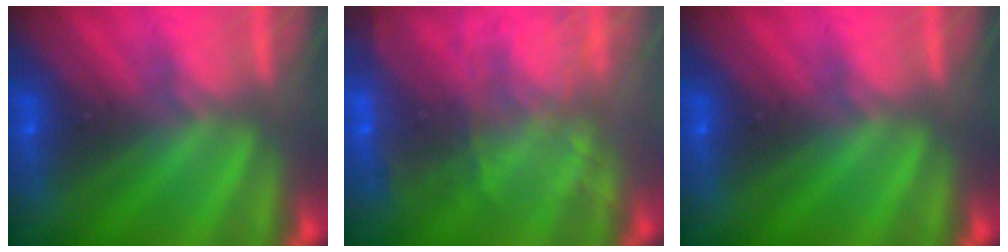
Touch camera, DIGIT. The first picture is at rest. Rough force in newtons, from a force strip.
{"total": 7.9}
{"total": 0.0}